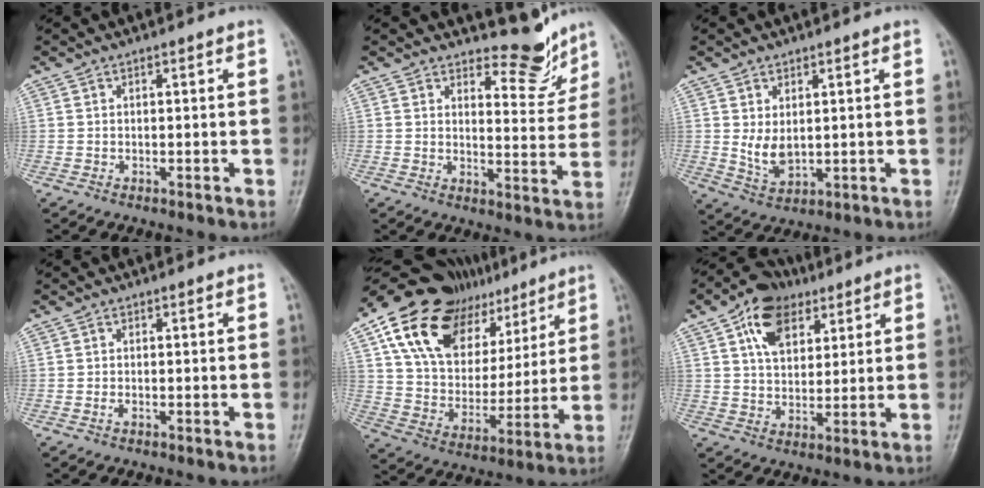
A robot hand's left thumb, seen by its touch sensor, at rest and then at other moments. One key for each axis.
{"total": 7.6, "fx": 6.7, "fy": 2.8, "fz": 2.0, "tx": 0.001, "ty": -0.064, "tz": 0.093}
{"total": 5.0, "fx": 0.9, "fy": 3.1, "fz": 3.8, "tx": -0.060, "ty": -0.014, "tz": 0.029}
{"total": 0.9, "fx": -0.4, "fy": 0.5, "fz": 0.7, "tx": -0.015, "ty": 0.001, "tz": -0.009}
{"total": 22.8, "fx": 12.9, "fy": 14.0, "fz": 12.5, "tx": -0.174, "ty": -0.018, "tz": 0.229}
{"total": 11.2, "fx": 5.4, "fy": 7.2, "fz": 6.6, "tx": -0.091, "ty": -0.012, "tz": 0.089}